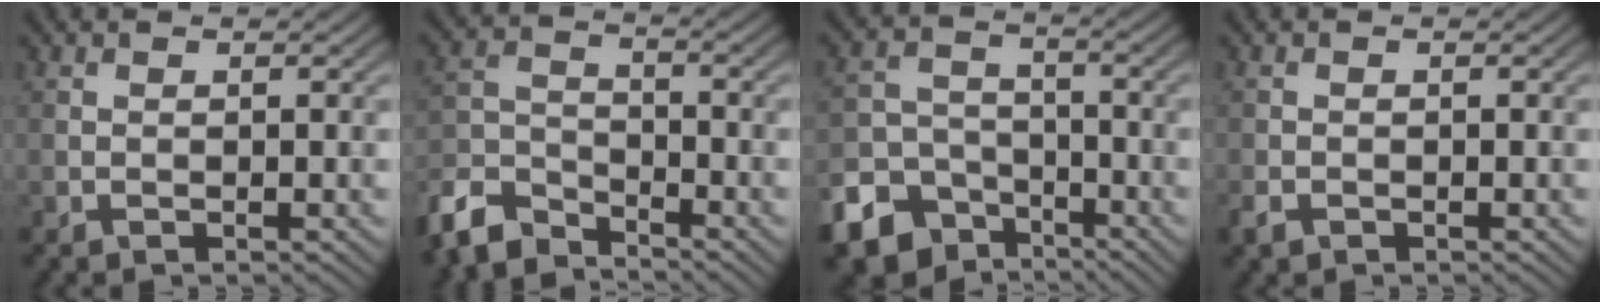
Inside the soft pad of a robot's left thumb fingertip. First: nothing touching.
{"total": 7.8, "force": [-6.7, 2.9, 2.8], "torque": [-0.066, -0.007, -0.152]}
{"total": 10.6, "force": [-6.9, 7.4, 3.4], "torque": [-0.083, -0.031, -0.124]}
{"total": 1.3, "force": [-0.9, 0.8, 0.5], "torque": [-0.012, -0.004, -0.020]}